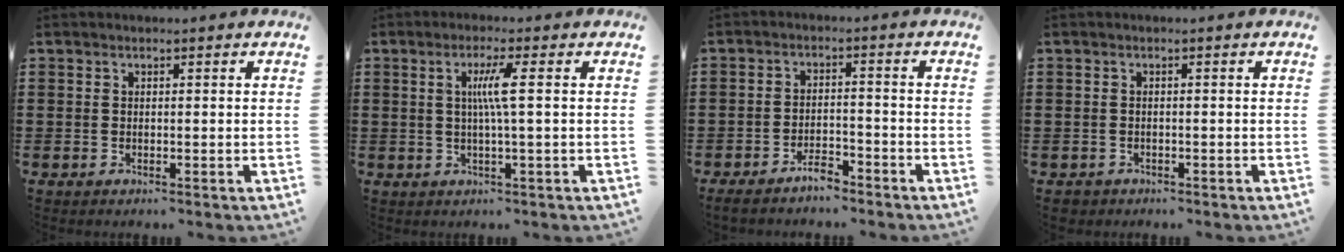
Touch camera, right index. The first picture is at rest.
{"total": 4.4, "force": [0.4, -0.4, 4.3], "torque": [-0.082, -0.005, 0.002]}
{"total": 3.8, "force": [-3.3, 0.8, 1.7], "torque": [-0.036, 0.006, -0.066]}
{"total": 0.9, "force": [-0.8, 0.3, -0.1], "torque": [-0.002, 0.002, -0.019]}